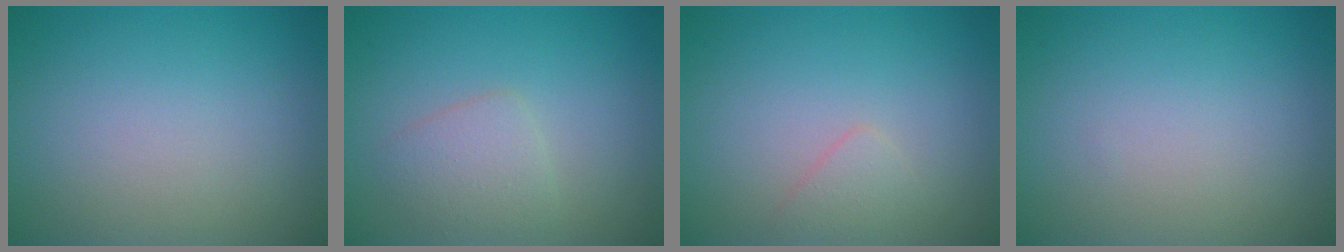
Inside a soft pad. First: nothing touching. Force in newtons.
{"total": 2.2, "press": 2.2, "slide": 0.1}
{"total": 1.2, "press": 1.2, "slide": 0.1}
{"total": 0.0}